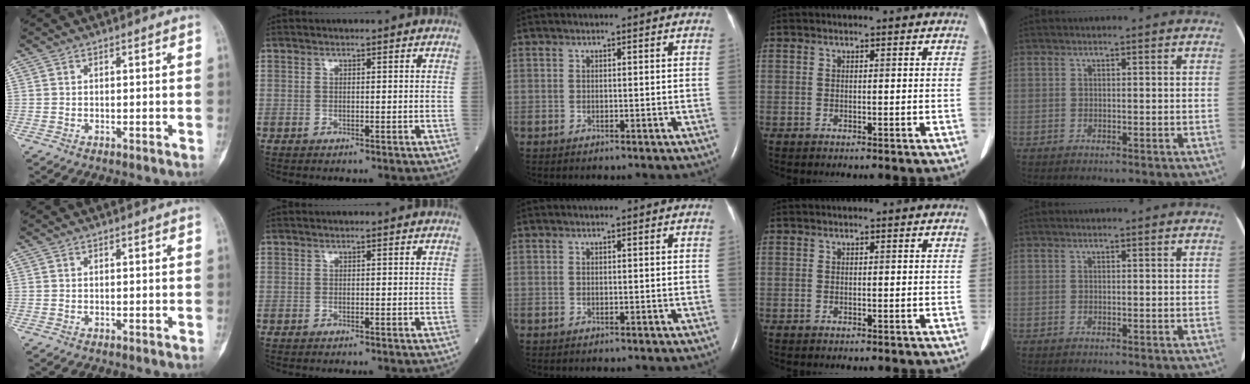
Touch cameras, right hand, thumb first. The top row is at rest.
{}